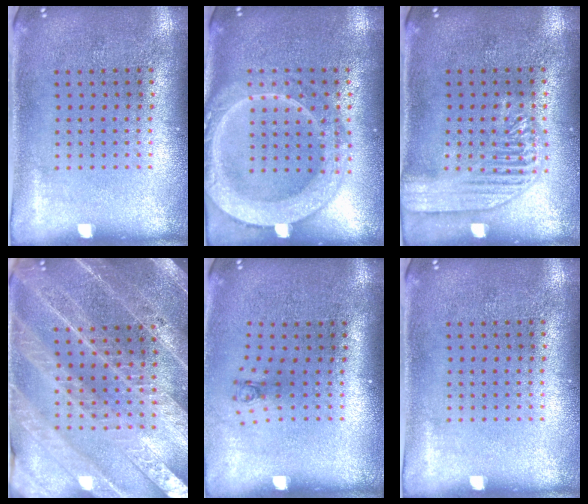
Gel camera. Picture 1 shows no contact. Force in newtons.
{"total": 2.7, "press": 2.7, "slide": 0.3}
{"total": 1.8, "press": 1.8, "slide": 0.3}
{"total": 4.1, "press": 3.8, "slide": 1.7}
{"total": 0.7, "press": 0.3, "slide": 0.7}
{"total": 0.0}